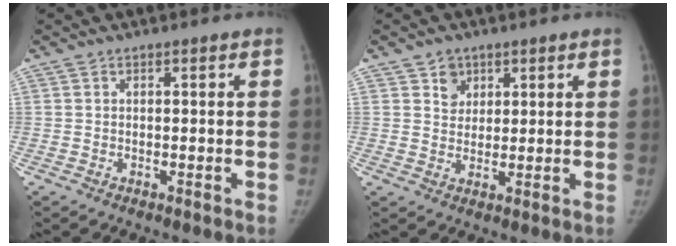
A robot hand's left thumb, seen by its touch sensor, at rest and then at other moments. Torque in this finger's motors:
{"motor_torque": [-0.16, -0.30, 0.59, -0.59, 0.05]}